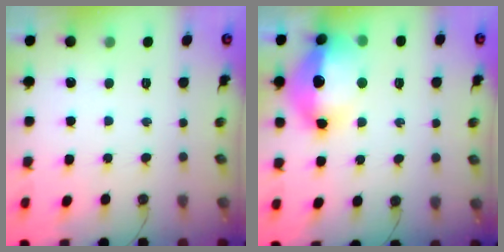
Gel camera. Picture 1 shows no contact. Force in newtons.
{"total": 21.9, "press": 19.7, "slide": 9.6}